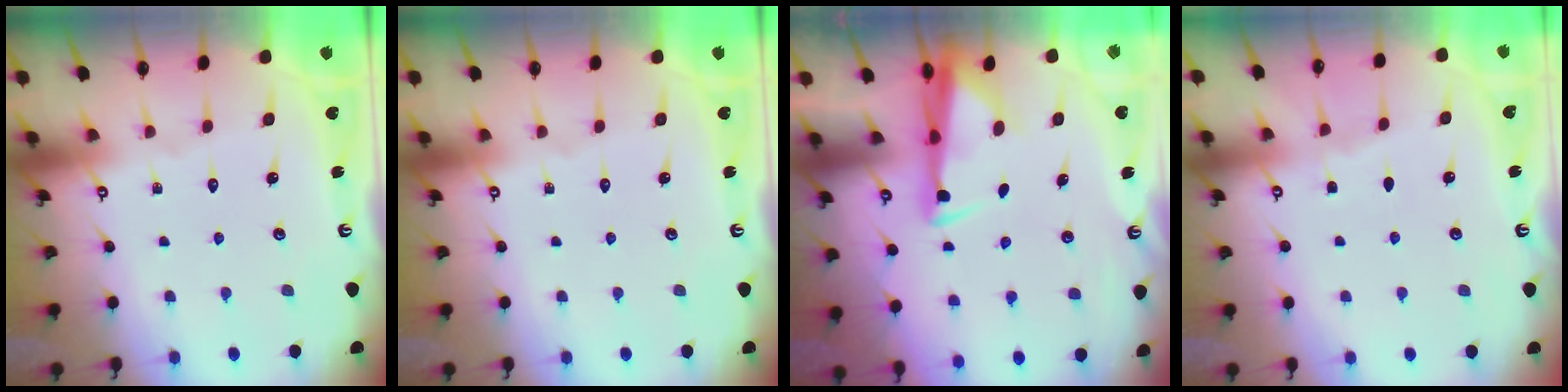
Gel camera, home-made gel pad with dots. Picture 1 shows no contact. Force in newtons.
{"total": 0.0}
{"total": 3.2, "press": 3.1, "slide": 0.7}
{"total": 2.9, "press": 2.9, "slide": 0.4}